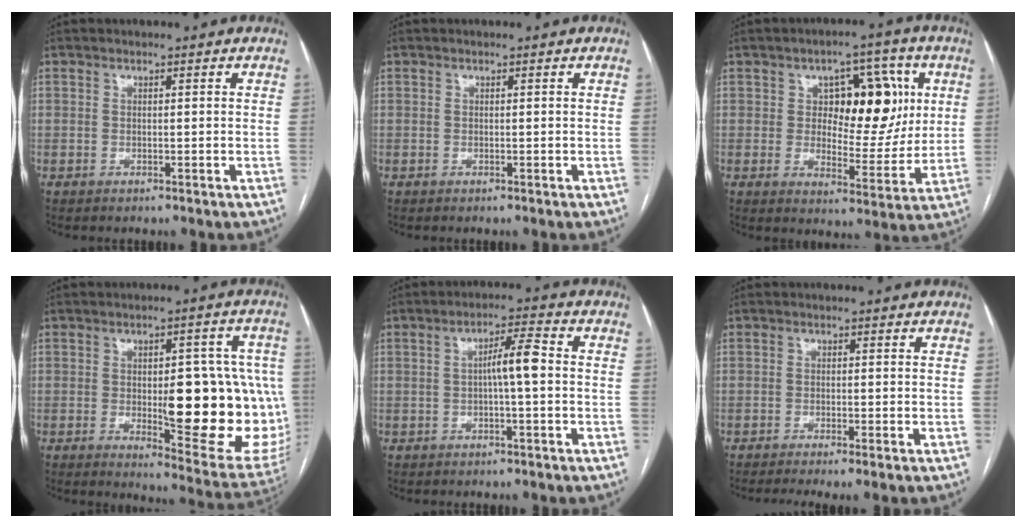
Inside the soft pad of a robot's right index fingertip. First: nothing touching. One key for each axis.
{"total": 0.0}
{"total": 13.3, "fx": 3.3, "fy": 6.7, "fz": 11.0, "tx": -0.139, "ty": 0.022, "tz": 0.058}
{"total": 20.0, "fx": -1.6, "fy": 6.4, "fz": 18.8, "tx": -0.171, "ty": 0.011, "tz": 0.002}
{"total": 4.9, "fx": -0.1, "fy": 0.5, "fz": 4.8, "tx": -0.080, "ty": 0.014, "tz": -0.001}
{"total": 3.3, "fx": -2.3, "fy": 0.0, "fz": 2.3, "tx": -0.034, "ty": -0.007, "tz": -0.038}